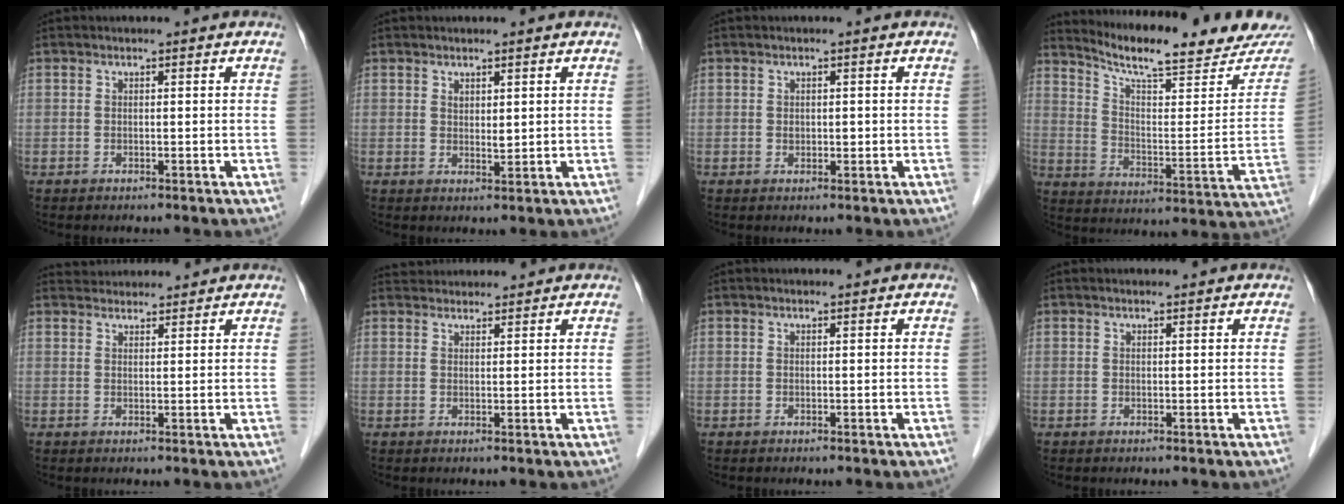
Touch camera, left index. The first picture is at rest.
{"total": 1.6, "force": [0.9, 0.7, 1.1], "torque": [-0.020, -0.003, 0.019]}
{"total": 1.1, "force": [0.1, 0.8, 0.7], "torque": [-0.010, 0.001, 0.002]}
{"total": 20.4, "force": [18.8, 1.4, 7.8], "torque": [-0.126, -0.063, 0.258]}
{"total": 5.4, "force": [5.3, 1.1, 0.4], "torque": [-0.007, 0.033, 0.075]}
{"total": 5.3, "force": [5.2, 1.0, 0.5], "torque": [-0.009, 0.037, 0.076]}
{"total": 1.1, "force": [1.0, 0.1, 0.2], "torque": [-0.009, 0.011, 0.014]}
{"total": 2.5, "force": [2.4, 0.3, 0.7], "torque": [-0.012, 0.016, 0.028]}